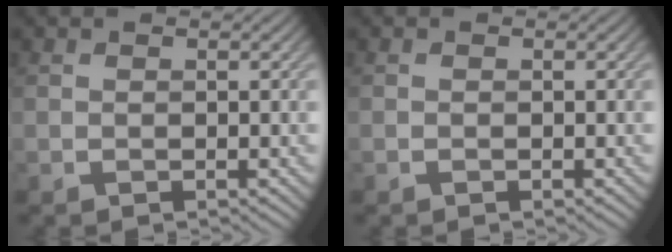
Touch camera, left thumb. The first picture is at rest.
{"total": 0.0}